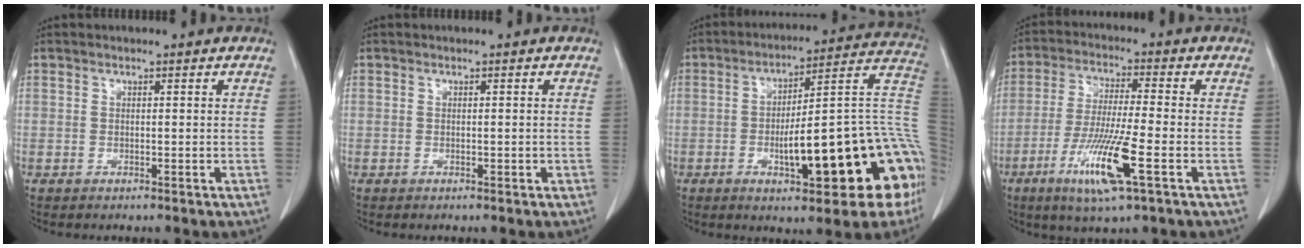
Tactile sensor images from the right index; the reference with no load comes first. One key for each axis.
{"total": 0.5, "fx": -0.2, "fy": 0.3, "fz": 0.4, "tx": -0.007, "ty": 0.001, "tz": -0.001}
{"total": 23.2, "fx": -6.3, "fy": 4.6, "fz": 21.9, "tx": -0.209, "ty": 0.033, "tz": -0.076}
{"total": 11.5, "fx": -4.7, "fy": 0.3, "fz": 10.4, "tx": -0.206, "ty": -0.024, "tz": -0.087}